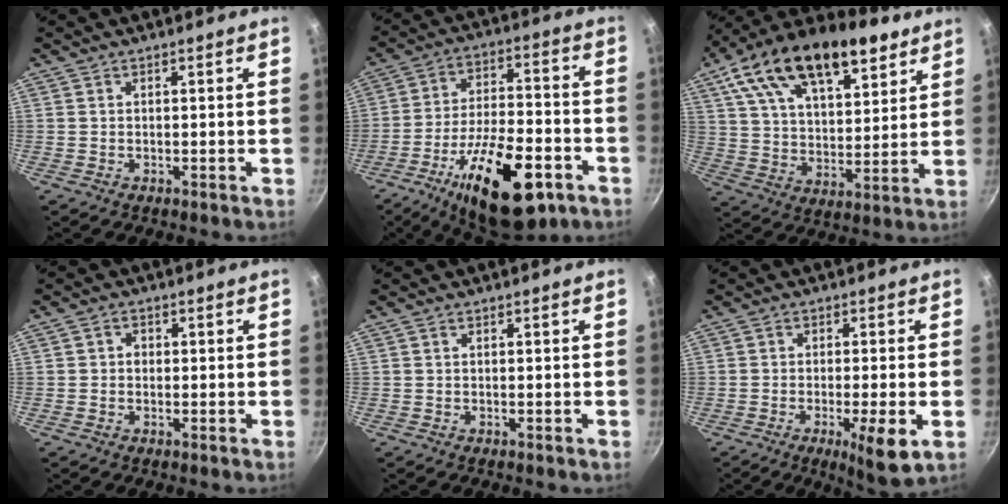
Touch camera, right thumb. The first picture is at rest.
{"total": 21.9, "force": [-10.6, 9.2, 16.8], "torque": [-0.251, 0.037, -0.161]}
{"total": 23.3, "force": [13.6, 11.3, 15.1], "torque": [-0.234, -0.027, 0.223]}
{"total": 1.6, "force": [-0.1, 1.4, 0.7], "torque": [-0.007, 0.001, -0.004]}
{"total": 0.0}
{"total": 7.8, "force": [-2.6, 1.2, 7.3], "torque": [-0.119, -0.003, -0.035]}